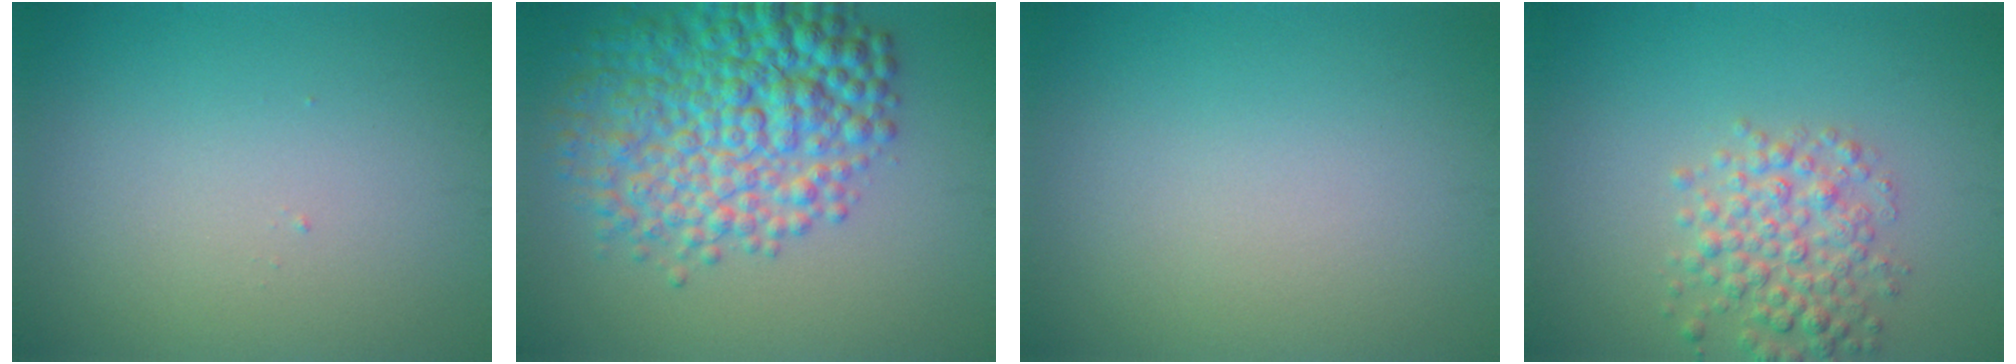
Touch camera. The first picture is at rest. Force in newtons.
{"total": 9.3, "press": 9.3, "slide": 0.1}
{"total": 0.0}
{"total": 3.8, "press": 3.8, "slide": 0.1}